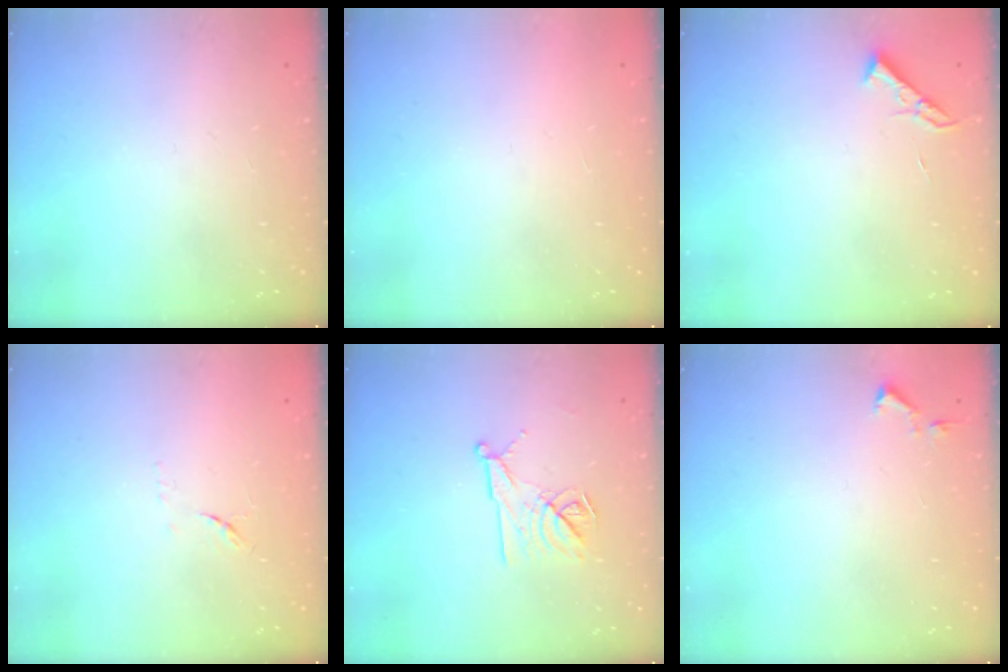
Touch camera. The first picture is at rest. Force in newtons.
{"total": 1.7, "press": 1.6, "slide": 0.1}
{"total": 4.3, "press": 4.2, "slide": 0.7}
{"total": 6.2, "press": 6.1, "slide": 0.9}
{"total": 11.3, "press": 11.3, "slide": 0.4}
{"total": 3.5, "press": 3.4, "slide": 0.6}